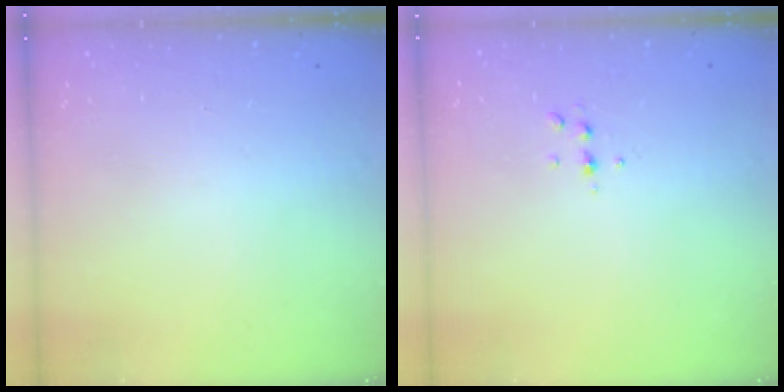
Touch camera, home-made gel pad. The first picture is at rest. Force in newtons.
{"total": 4.1, "press": 4.0, "slide": 0.9}